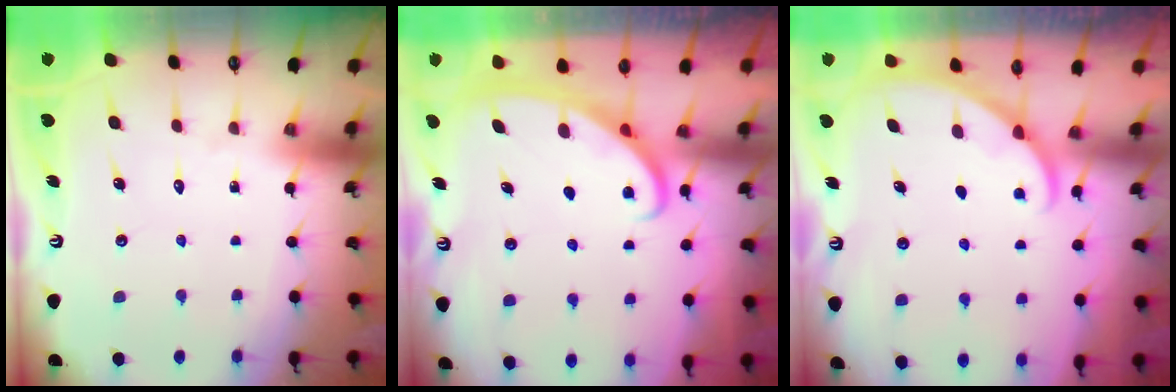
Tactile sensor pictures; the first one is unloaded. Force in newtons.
{"total": 2.7, "press": 2.7, "slide": 0.3}
{"total": 2.1, "press": 2.1, "slide": 0.2}